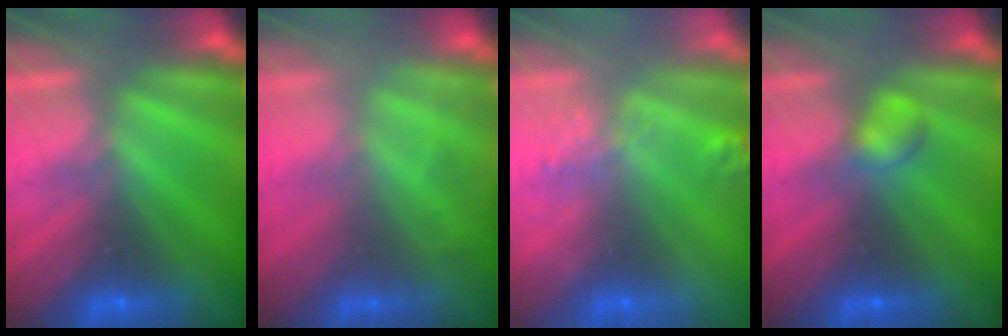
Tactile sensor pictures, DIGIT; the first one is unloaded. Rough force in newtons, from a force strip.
{"total": 2.4}
{"total": 2.8}
{"total": 2.2}